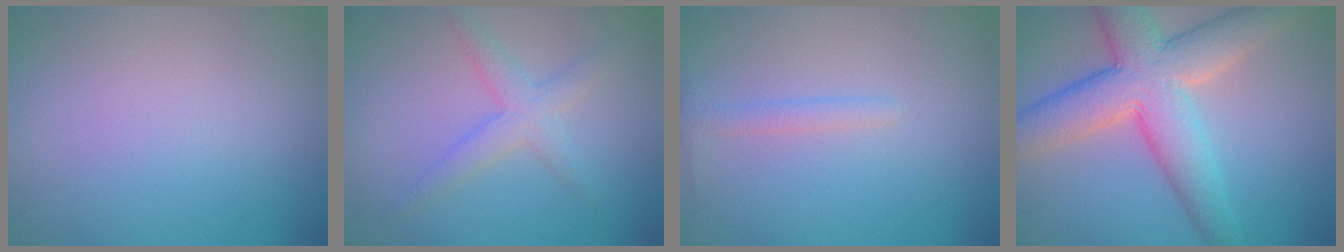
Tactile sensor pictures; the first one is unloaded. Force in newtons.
{"total": 2.6, "press": 2.6, "slide": 0.1}
{"total": 1.1, "press": 1.1, "slide": 0.0}
{"total": 8.7, "press": 8.6, "slide": 0.4}